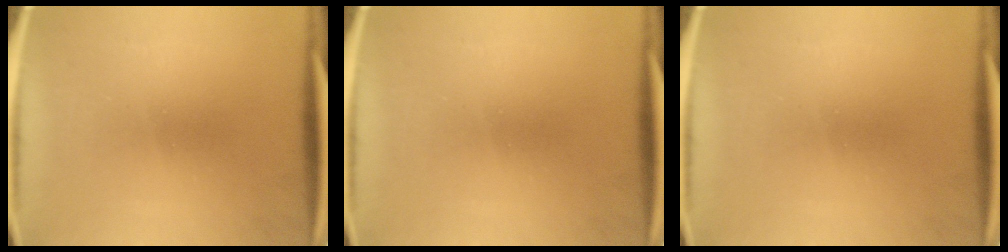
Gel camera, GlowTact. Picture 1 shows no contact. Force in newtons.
{"total": 0.0}
{"total": 0.0}